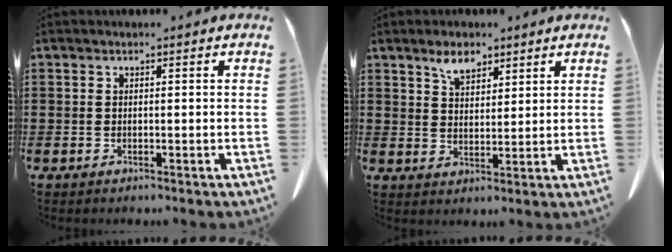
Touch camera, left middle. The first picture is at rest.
{"total": 4.4, "force": [3.2, 2.2, 2.1], "torque": [-0.041, 0.004, 0.058]}